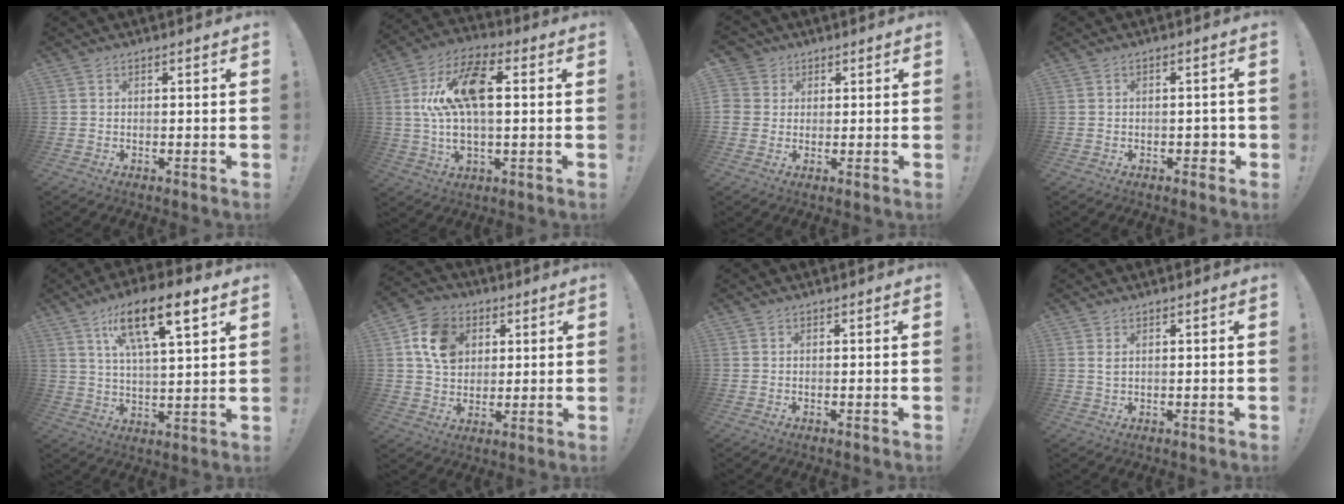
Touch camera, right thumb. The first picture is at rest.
{"total": 16.8, "force": [3.2, 8.3, 14.2], "torque": [-0.238, -0.003, 0.052]}
{"total": 4.6, "force": [1.2, 4.4, 0.9], "torque": [-0.019, -0.005, 0.020]}
{"total": 2.6, "force": [-0.8, 1.9, 1.5], "torque": [-0.014, 0.005, -0.014]}
{"total": 16.1, "force": [8.4, 4.6, 12.9], "torque": [-0.209, -0.029, 0.131]}
{"total": 12.7, "force": [4.2, 10.3, 6.2], "torque": [-0.092, -0.001, 0.086]}
{"total": 0.0}
{"total": 1.7, "force": [0.9, 0.8, 1.2], "torque": [-0.016, -0.003, 0.014]}